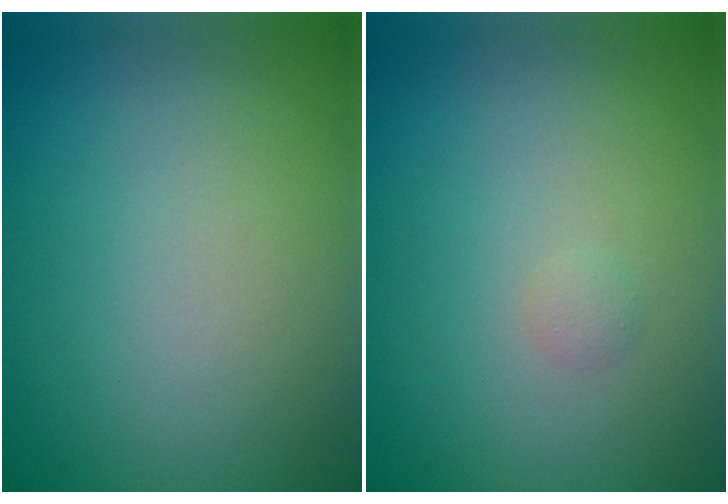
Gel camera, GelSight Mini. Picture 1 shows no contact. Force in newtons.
{"total": 0.6, "press": 0.6, "slide": 0.0}